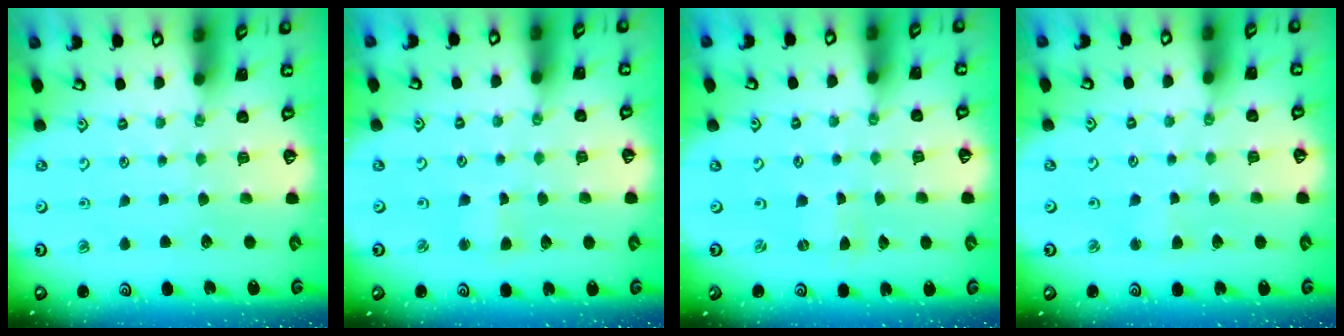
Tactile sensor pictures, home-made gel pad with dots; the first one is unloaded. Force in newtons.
{"total": 1.9, "press": 1.9, "slide": 0.3}
{"total": 0.0}
{"total": 2.4, "press": 2.4, "slide": 0.5}